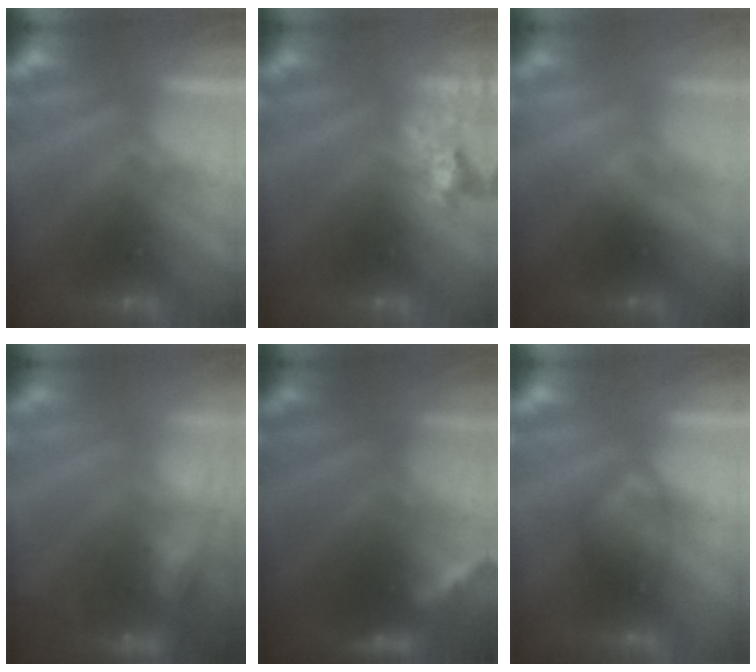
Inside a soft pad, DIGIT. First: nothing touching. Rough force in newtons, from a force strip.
{"total": 2.4}
{"total": 2.2}
{"total": 6.9}
{"total": 2.1}
{"total": 2.9}